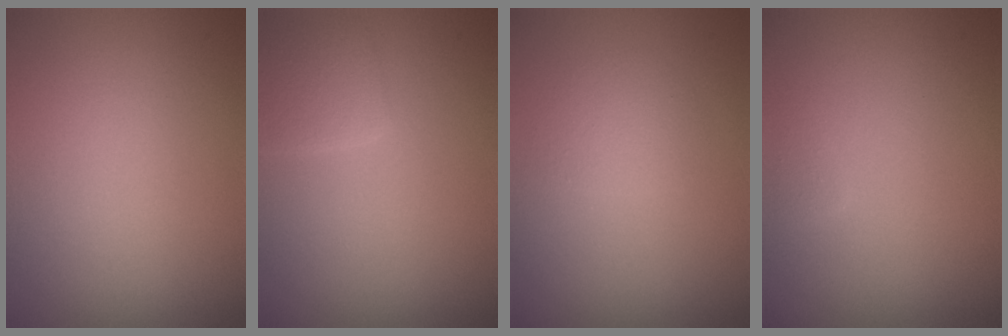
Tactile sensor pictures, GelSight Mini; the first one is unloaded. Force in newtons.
{"total": 1.9, "press": 1.9, "slide": 0.1}
{"total": 1.6, "press": 1.6, "slide": 0.0}
{"total": 0.6, "press": 0.6, "slide": 0.1}